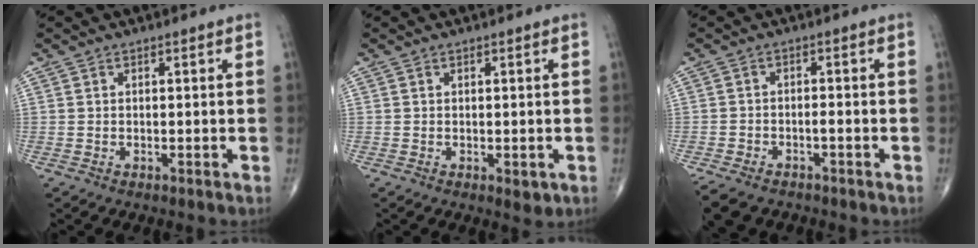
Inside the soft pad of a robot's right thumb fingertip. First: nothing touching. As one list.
[{"total": 1.8, "force": [-0.4, 1.0, 1.4], "torque": [-0.011, -0.003, -0.003]}, {"total": 8.2, "force": [-5.7, 4.3, 4.0], "torque": [-0.075, 0.015, -0.090]}]